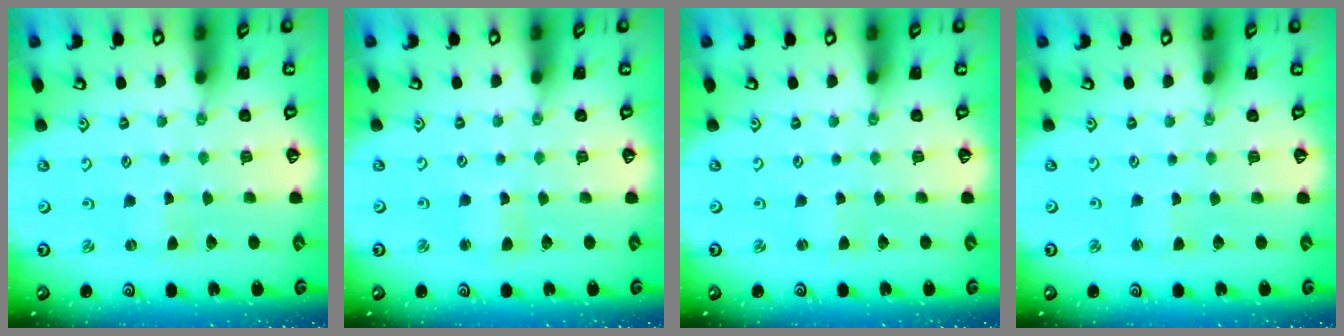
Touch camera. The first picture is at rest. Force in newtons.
{"total": 1.5, "press": 1.5, "slide": 0.2}
{"total": 1.7, "press": 1.7, "slide": 0.2}
{"total": 1.6, "press": 1.6, "slide": 0.3}